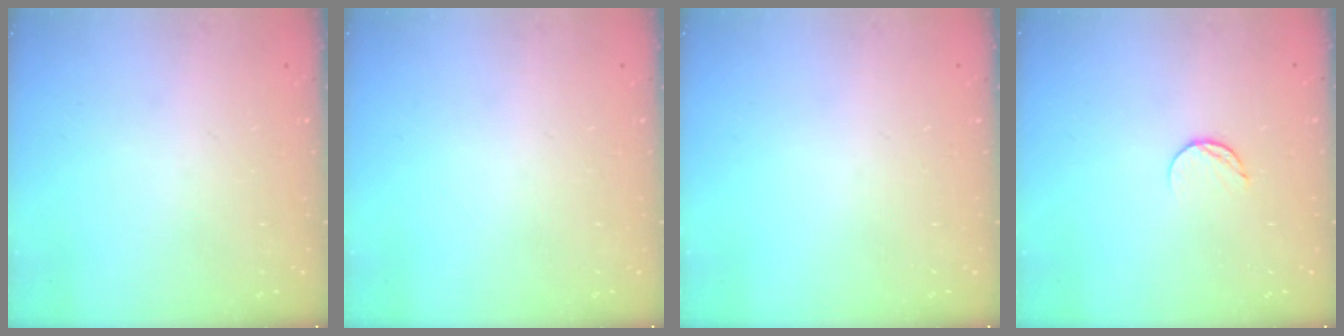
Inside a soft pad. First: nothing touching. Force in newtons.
{"total": 0.0}
{"total": 0.0}
{"total": 6.3, "press": 6.3, "slide": 0.7}